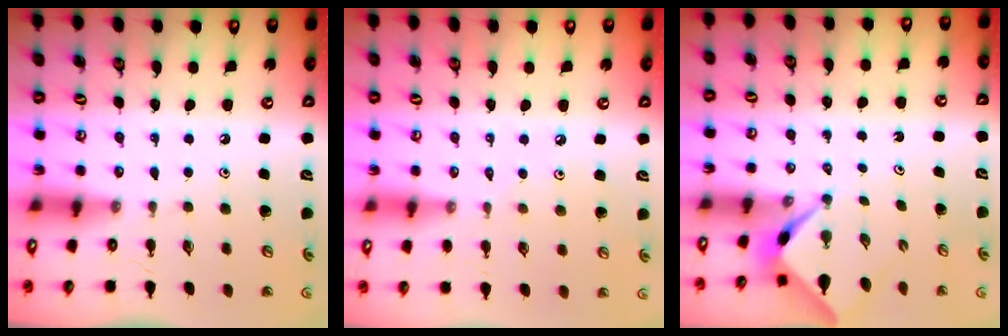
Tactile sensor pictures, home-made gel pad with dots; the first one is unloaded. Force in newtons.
{"total": 1.7, "press": 1.7, "slide": 0.3}
{"total": 2.3, "press": 2.3, "slide": 0.3}